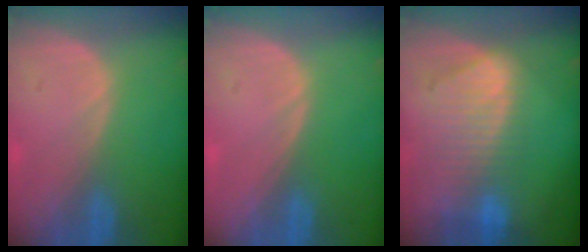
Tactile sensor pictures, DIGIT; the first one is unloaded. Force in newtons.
{"total": 0.0}
{"total": 9.2, "press": 8.1, "slide": 4.5}